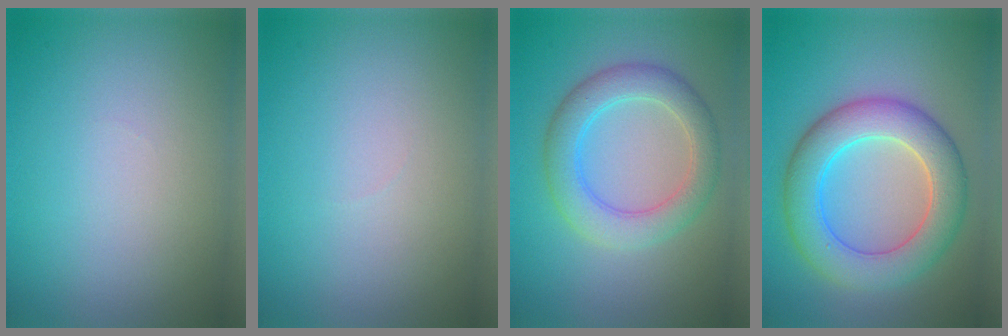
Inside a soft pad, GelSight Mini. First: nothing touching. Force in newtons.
{"total": 0.0}
{"total": 4.6, "press": 4.6, "slide": 0.1}
{"total": 7.1, "press": 7.1, "slide": 0.2}